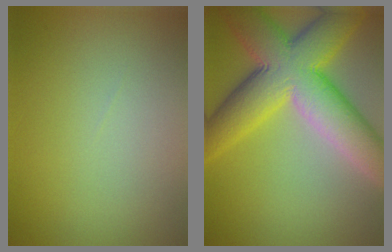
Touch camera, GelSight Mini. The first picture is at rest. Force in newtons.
{"total": 11.7, "press": 11.6, "slide": 0.7}